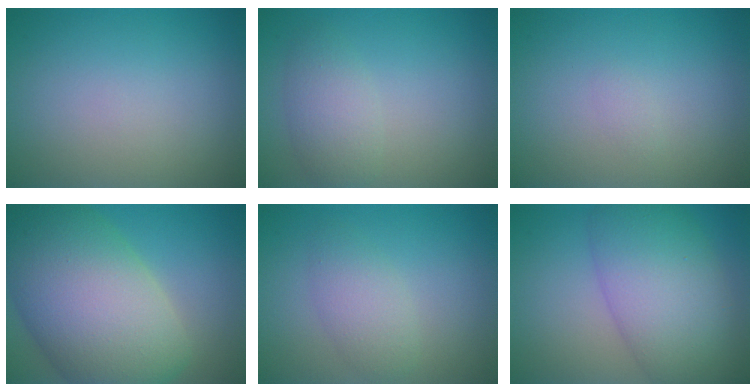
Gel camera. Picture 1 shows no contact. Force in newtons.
{"total": 2.9, "press": 2.9, "slide": 0.1}
{"total": 0.5, "press": 0.5, "slide": 0.1}
{"total": 14.5, "press": 14.5, "slide": 0.7}
{"total": 2.7, "press": 2.7, "slide": 0.2}
{"total": 8.6, "press": 8.6, "slide": 0.2}